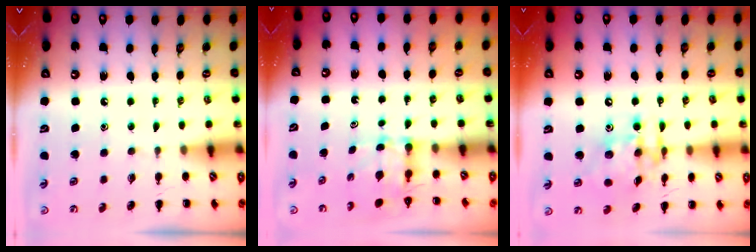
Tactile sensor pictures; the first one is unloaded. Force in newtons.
{"total": 3.0, "press": 2.9, "slide": 1.0}
{"total": 14.5, "press": 14.3, "slide": 2.2}